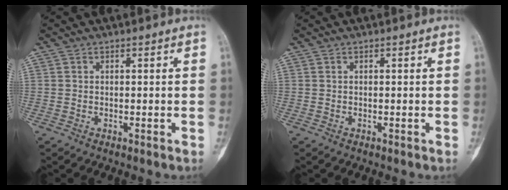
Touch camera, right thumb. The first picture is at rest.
{"total": 0.0}